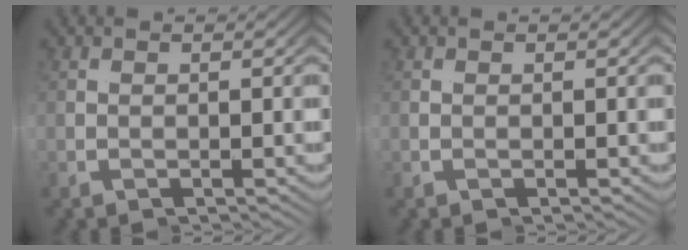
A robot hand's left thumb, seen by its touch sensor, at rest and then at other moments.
{"total": 0.0}